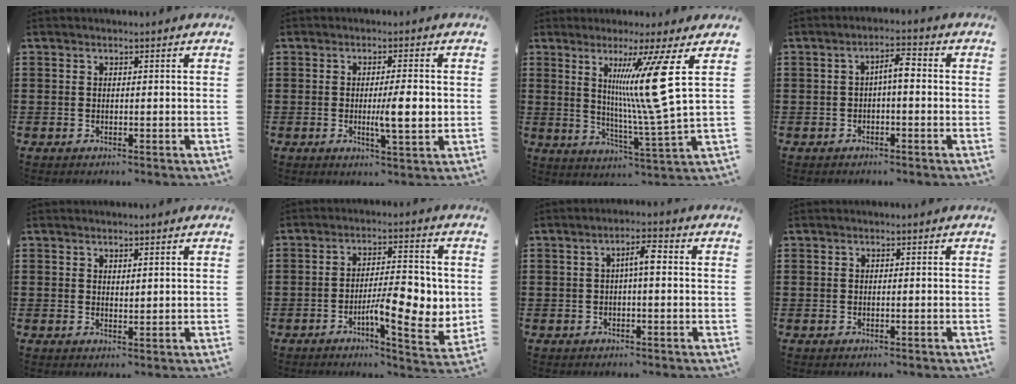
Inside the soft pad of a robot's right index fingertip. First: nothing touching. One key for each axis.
{"total": 5.8, "fx": -0.2, "fy": 1.0, "fz": 5.8, "tx": -0.093, "ty": -0.004, "tz": -0.008}
{"total": 14.2, "fx": 4.2, "fy": -0.7, "fz": 13.5, "tx": -0.243, "ty": -0.015, "tz": 0.051}
{"total": 3.1, "fx": -0.4, "fy": 0.8, "fz": 3.0, "tx": -0.056, "ty": 0.009, "tz": -0.011}
{"total": 1.0, "fx": 0.9, "fy": 0.3, "fz": 0.4, "tx": -0.008, "ty": 0.003, "tz": 0.016}
{"total": 9.8, "fx": -1.8, "fy": 3.5, "fz": 9.0, "tx": -0.131, "ty": -0.002, "tz": -0.030}
{"total": 3.4, "fx": 0.0, "fy": 0.7, "fz": 3.3, "tx": -0.064, "ty": 0.009, "tz": -0.003}
{"total": 0.0}